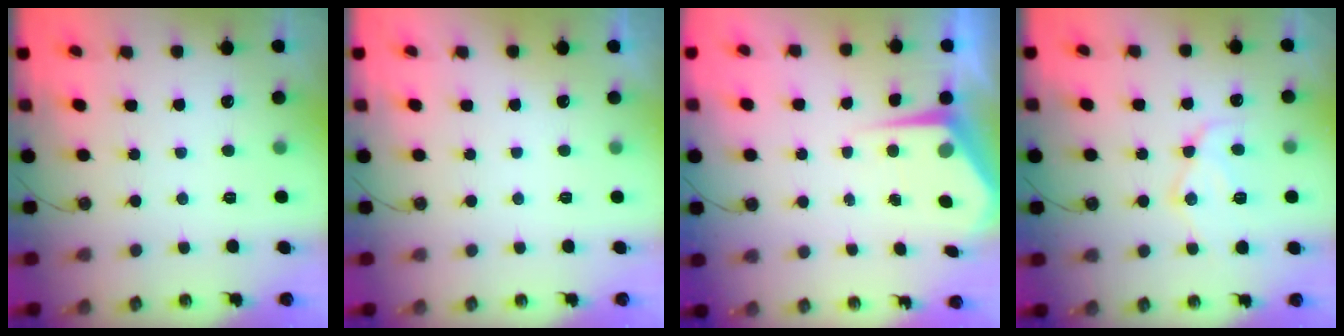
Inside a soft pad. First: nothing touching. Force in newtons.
{"total": 0.0}
{"total": 4.7, "press": 4.7, "slide": 0.5}
{"total": 12.1, "press": 12.1, "slide": 1.2}